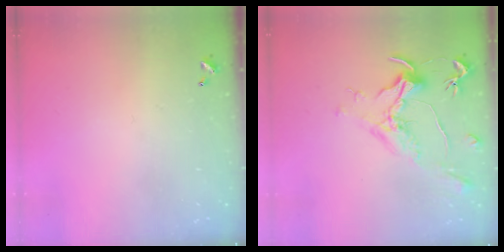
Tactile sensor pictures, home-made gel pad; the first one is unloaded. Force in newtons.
{"total": 1.6, "press": 1.4, "slide": 0.7}